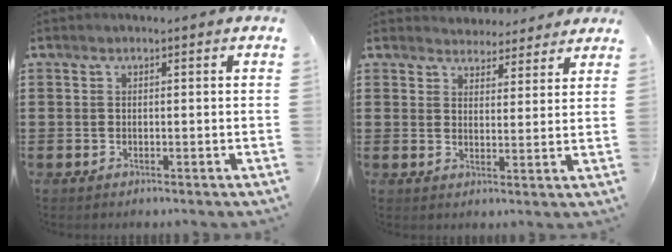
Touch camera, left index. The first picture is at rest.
{"total": 3.6, "force": [3.4, 1.2, -0.2], "torque": [-0.012, -0.011, 0.064]}